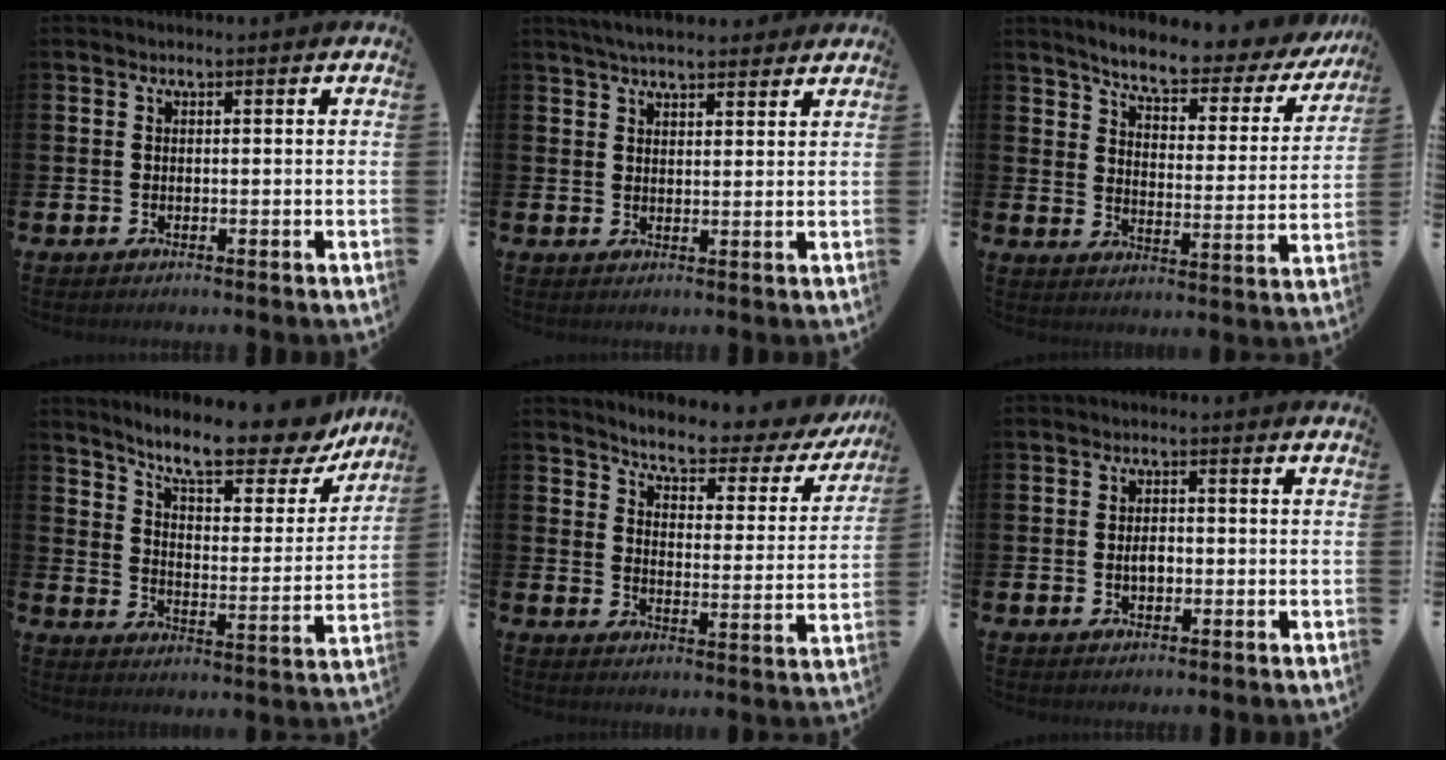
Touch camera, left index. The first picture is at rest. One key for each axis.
{"total": 4.3, "fx": 4.1, "fy": 0.8, "fz": 1.2, "tx": -0.032, "ty": -0.008, "tz": 0.075}
{"total": 6.3, "fx": 5.6, "fy": 1.1, "fz": 2.5, "tx": -0.073, "ty": -0.040, "tz": 0.089}
{"total": 10.9, "fx": 9.4, "fy": 2.4, "fz": 4.9, "tx": -0.108, "ty": -0.066, "tz": 0.154}
{"total": 4.8, "fx": 4.4, "fy": 0.7, "fz": 1.6, "tx": -0.051, "ty": -0.037, "tz": 0.067}
{"total": 2.2, "fx": -0.3, "fy": 1.3, "fz": 1.7, "tx": -0.016, "ty": -0.002, "tz": -0.010}